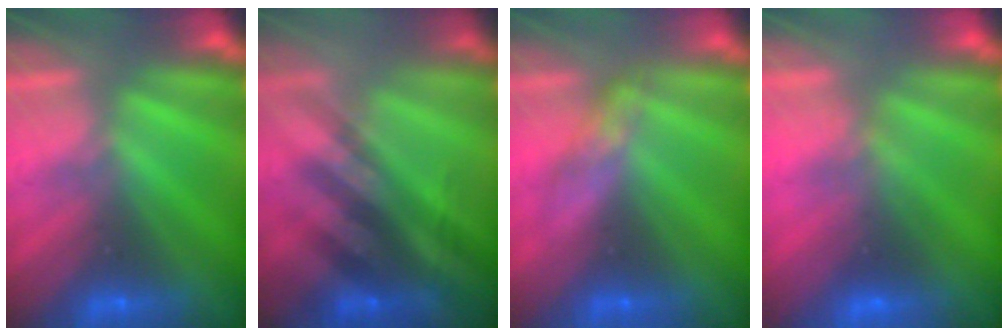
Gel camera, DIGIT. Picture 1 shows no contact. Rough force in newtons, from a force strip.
{"total": 2.7}
{"total": 2.7}
{"total": 2.7}